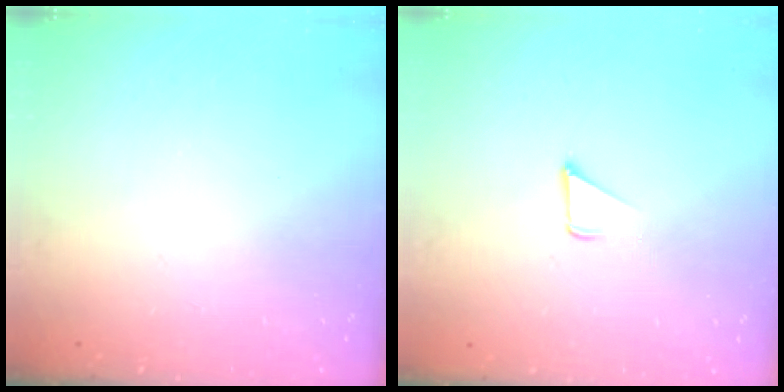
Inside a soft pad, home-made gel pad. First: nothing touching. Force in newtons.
{"total": 1.7, "press": 1.7, "slide": 0.1}